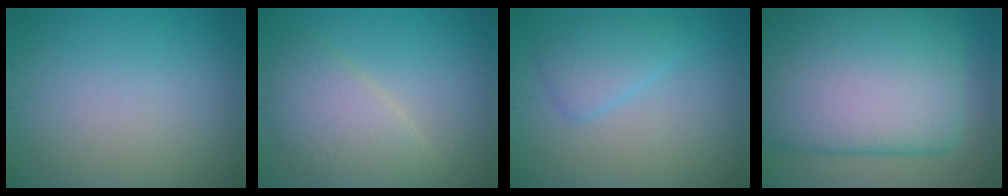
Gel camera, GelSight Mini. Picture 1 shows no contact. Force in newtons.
{"total": 4.9, "press": 4.9, "slide": 0.2}
{"total": 2.8, "press": 2.8, "slide": 0.2}
{"total": 17.4, "press": 17.4, "slide": 0.8}